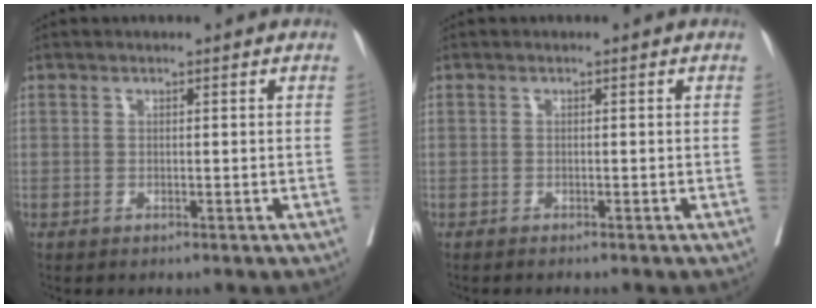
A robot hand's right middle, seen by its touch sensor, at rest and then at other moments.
{"total": 0.8, "force": [-0.7, -0.1, 0.4], "torque": [-0.003, 0.001, -0.009]}